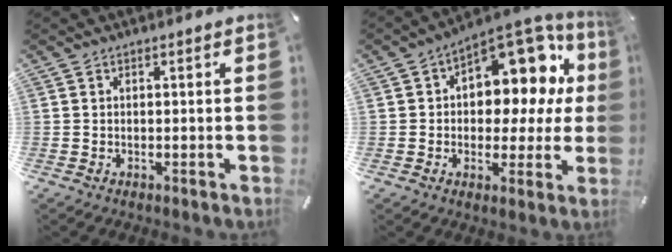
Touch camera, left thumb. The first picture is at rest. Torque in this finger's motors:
{"motor_torque": [0.67, 0.67, 0.35, -0.13, 0.09]}